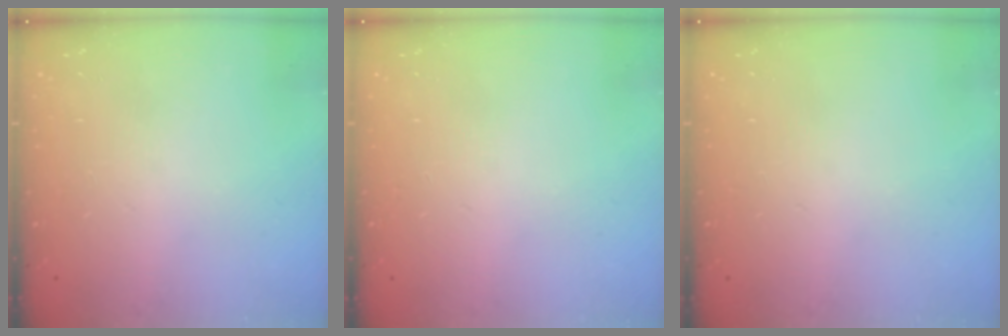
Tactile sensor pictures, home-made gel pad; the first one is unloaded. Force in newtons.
{"total": 0.0}
{"total": 0.0}